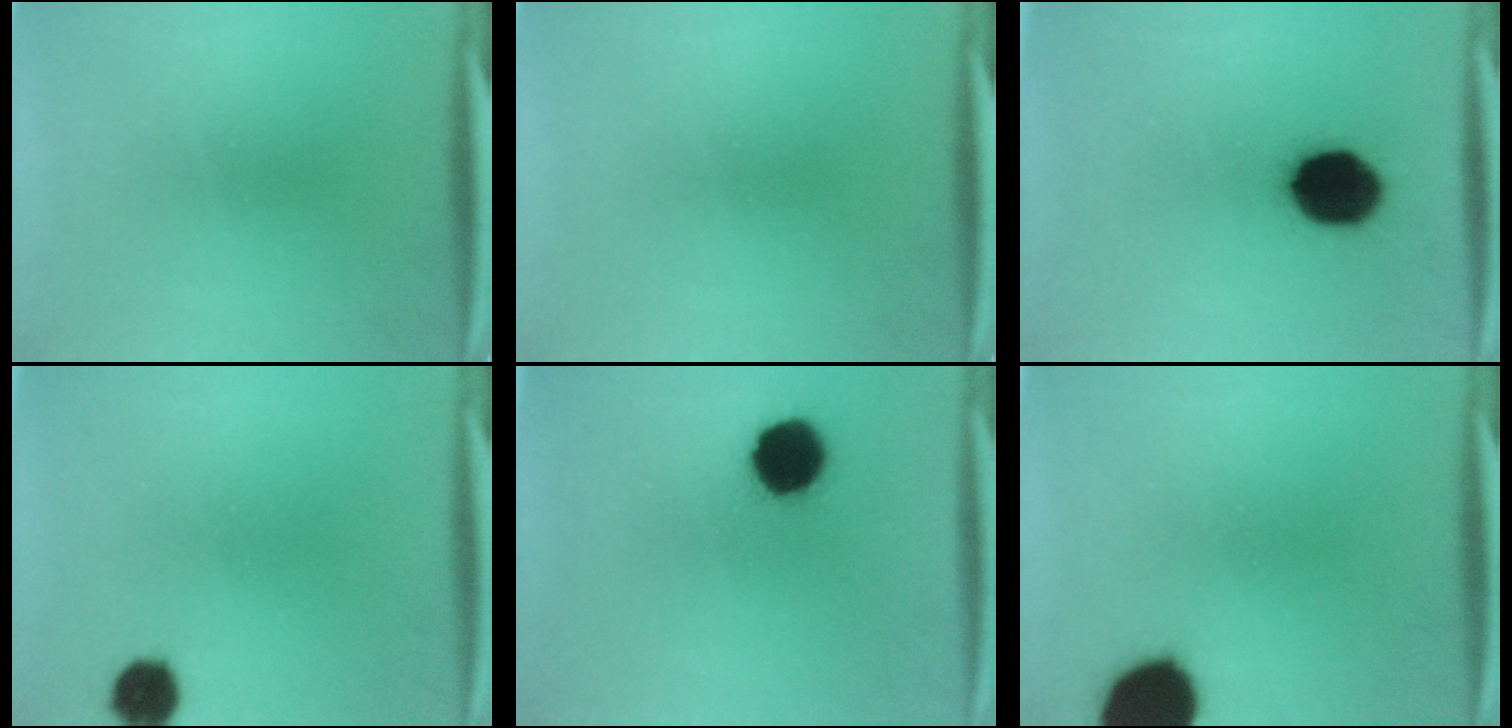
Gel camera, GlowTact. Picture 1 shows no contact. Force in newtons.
{"total": 0.0}
{"total": 15.3}
{"total": 5.2}
{"total": 11.5}
{"total": 16.0}